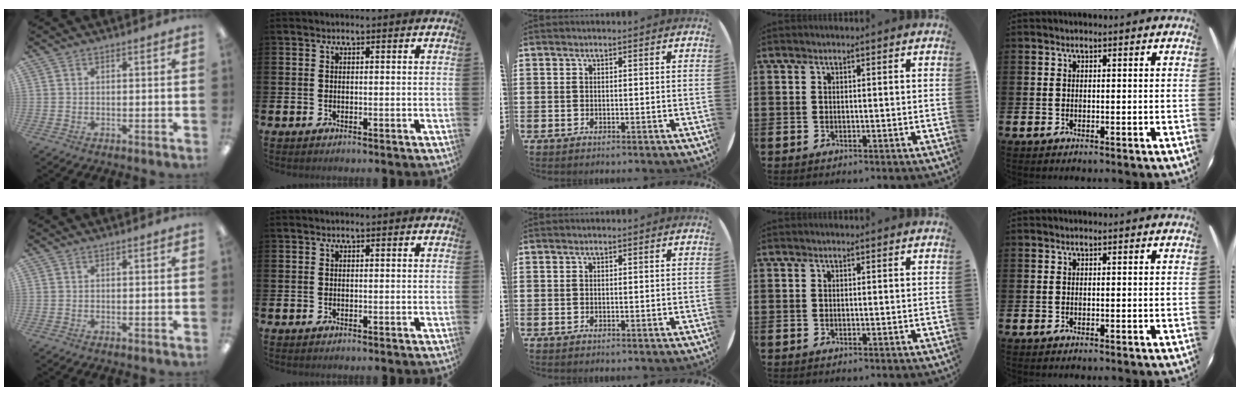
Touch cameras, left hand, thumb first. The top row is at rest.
{}